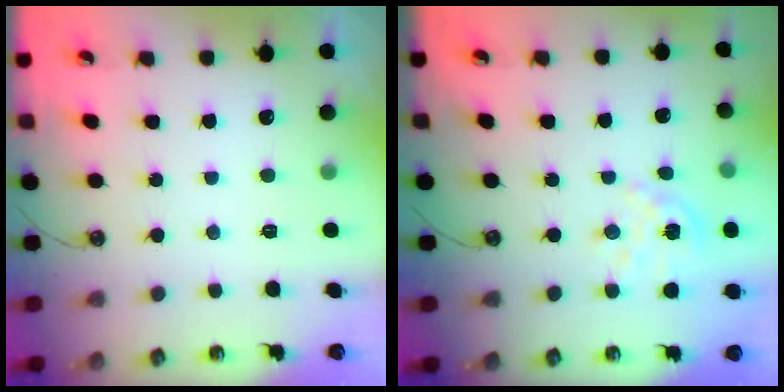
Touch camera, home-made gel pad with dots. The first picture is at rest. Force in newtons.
{"total": 5.9, "press": 5.9, "slide": 0.5}